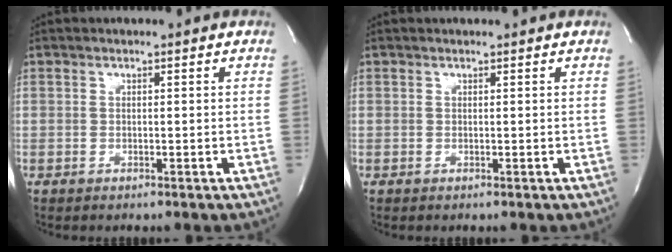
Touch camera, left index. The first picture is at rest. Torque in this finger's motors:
{"motor_torque": [-0.20, 0.09, -0.03, -0.01]}